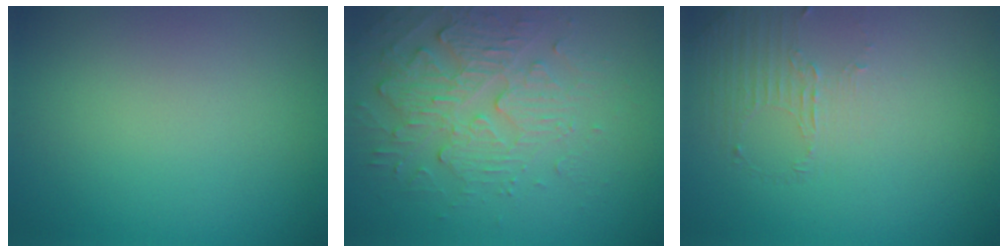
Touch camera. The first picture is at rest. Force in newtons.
{"total": 4.0, "press": 3.5, "slide": 2.0}
{"total": 1.4, "press": 0.6, "slide": 1.2}